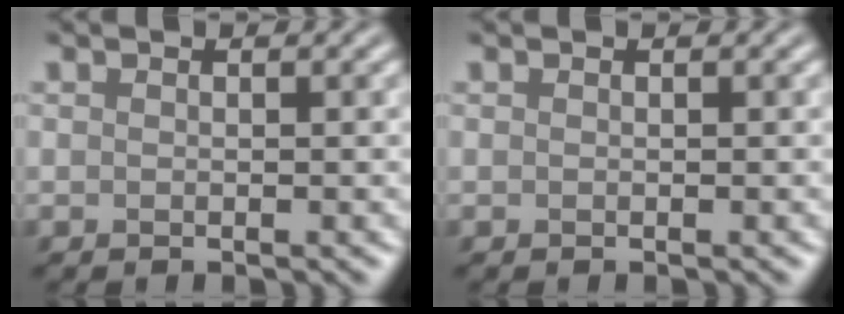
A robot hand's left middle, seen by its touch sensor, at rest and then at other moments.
{"total": 0.0}